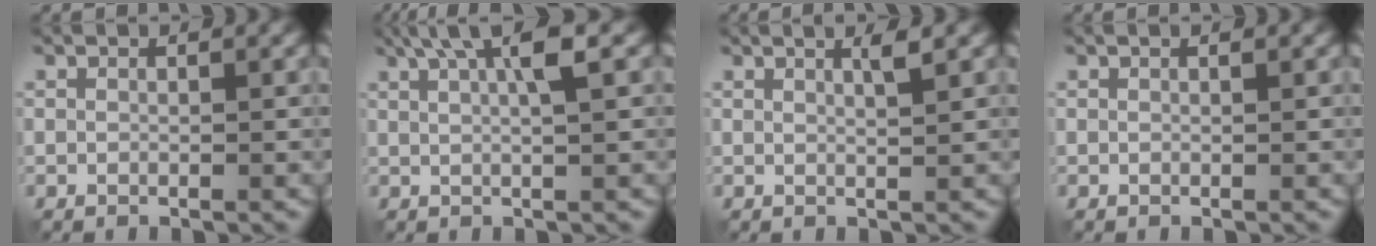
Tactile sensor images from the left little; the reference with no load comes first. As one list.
[{"total": 4.7, "force": [1.8, 0.8, 4.2], "torque": [-0.069, 0.014, 0.025]}, {"total": 1.6, "force": [0.9, 0.2, 1.3], "torque": [-0.015, 0.004, 0.012]}, {"total": 0.0}]